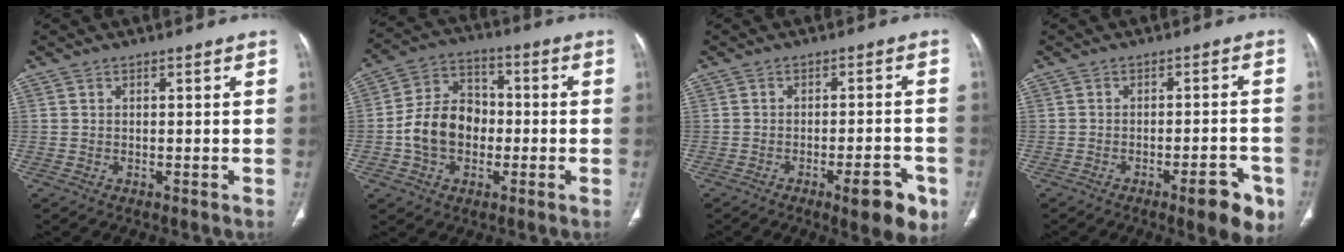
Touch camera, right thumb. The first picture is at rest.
{"total": 12.0, "force": [-1.9, 9.2, 7.4], "torque": [-0.112, 0.035, -0.041]}
{"total": 8.6, "force": [-4.3, 2.4, 7.1], "torque": [-0.081, 0.014, -0.052]}
{"total": 8.0, "force": [-4.3, 2.2, 6.4], "torque": [-0.068, 0.016, -0.051]}